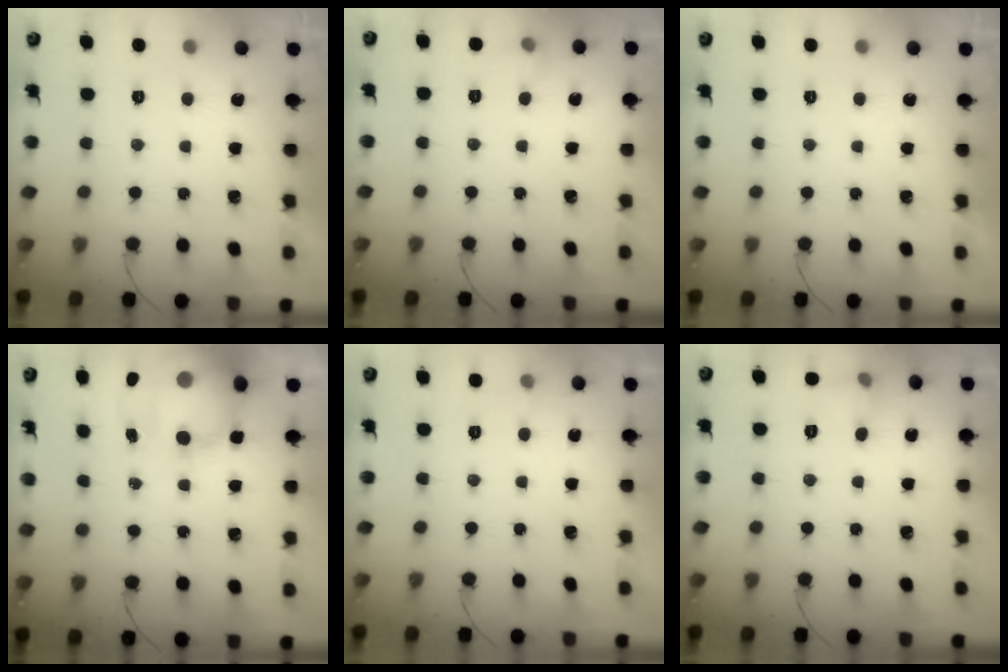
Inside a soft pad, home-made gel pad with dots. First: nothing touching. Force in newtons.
{"total": 4.2, "press": 3.9, "slide": 1.6}
{"total": 0.0}
{"total": 14.6, "press": 14.2, "slide": 3.6}
{"total": 2.3, "press": 2.1, "slide": 0.9}
{"total": 5.7, "press": 5.5, "slide": 1.6}